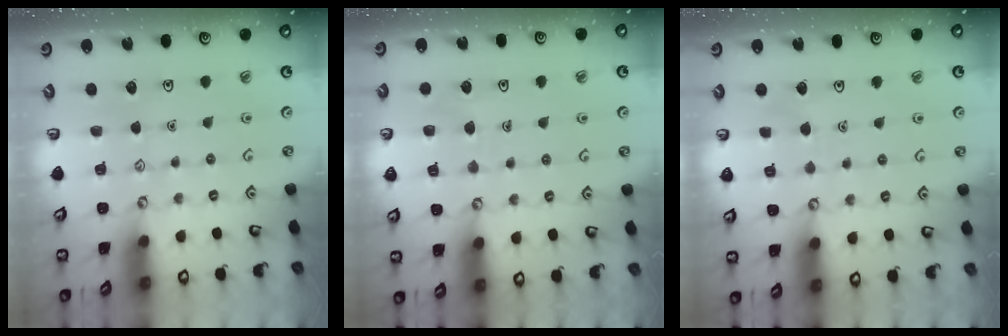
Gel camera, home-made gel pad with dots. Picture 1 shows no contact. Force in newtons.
{"total": 5.6, "press": 5.5, "slide": 0.5}
{"total": 3.3, "press": 3.3, "slide": 0.5}